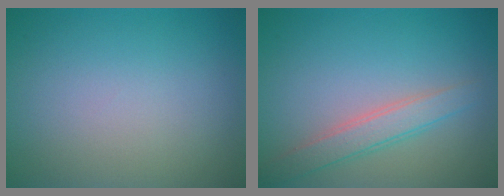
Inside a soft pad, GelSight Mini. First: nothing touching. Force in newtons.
{"total": 2.8, "press": 2.8, "slide": 0.1}